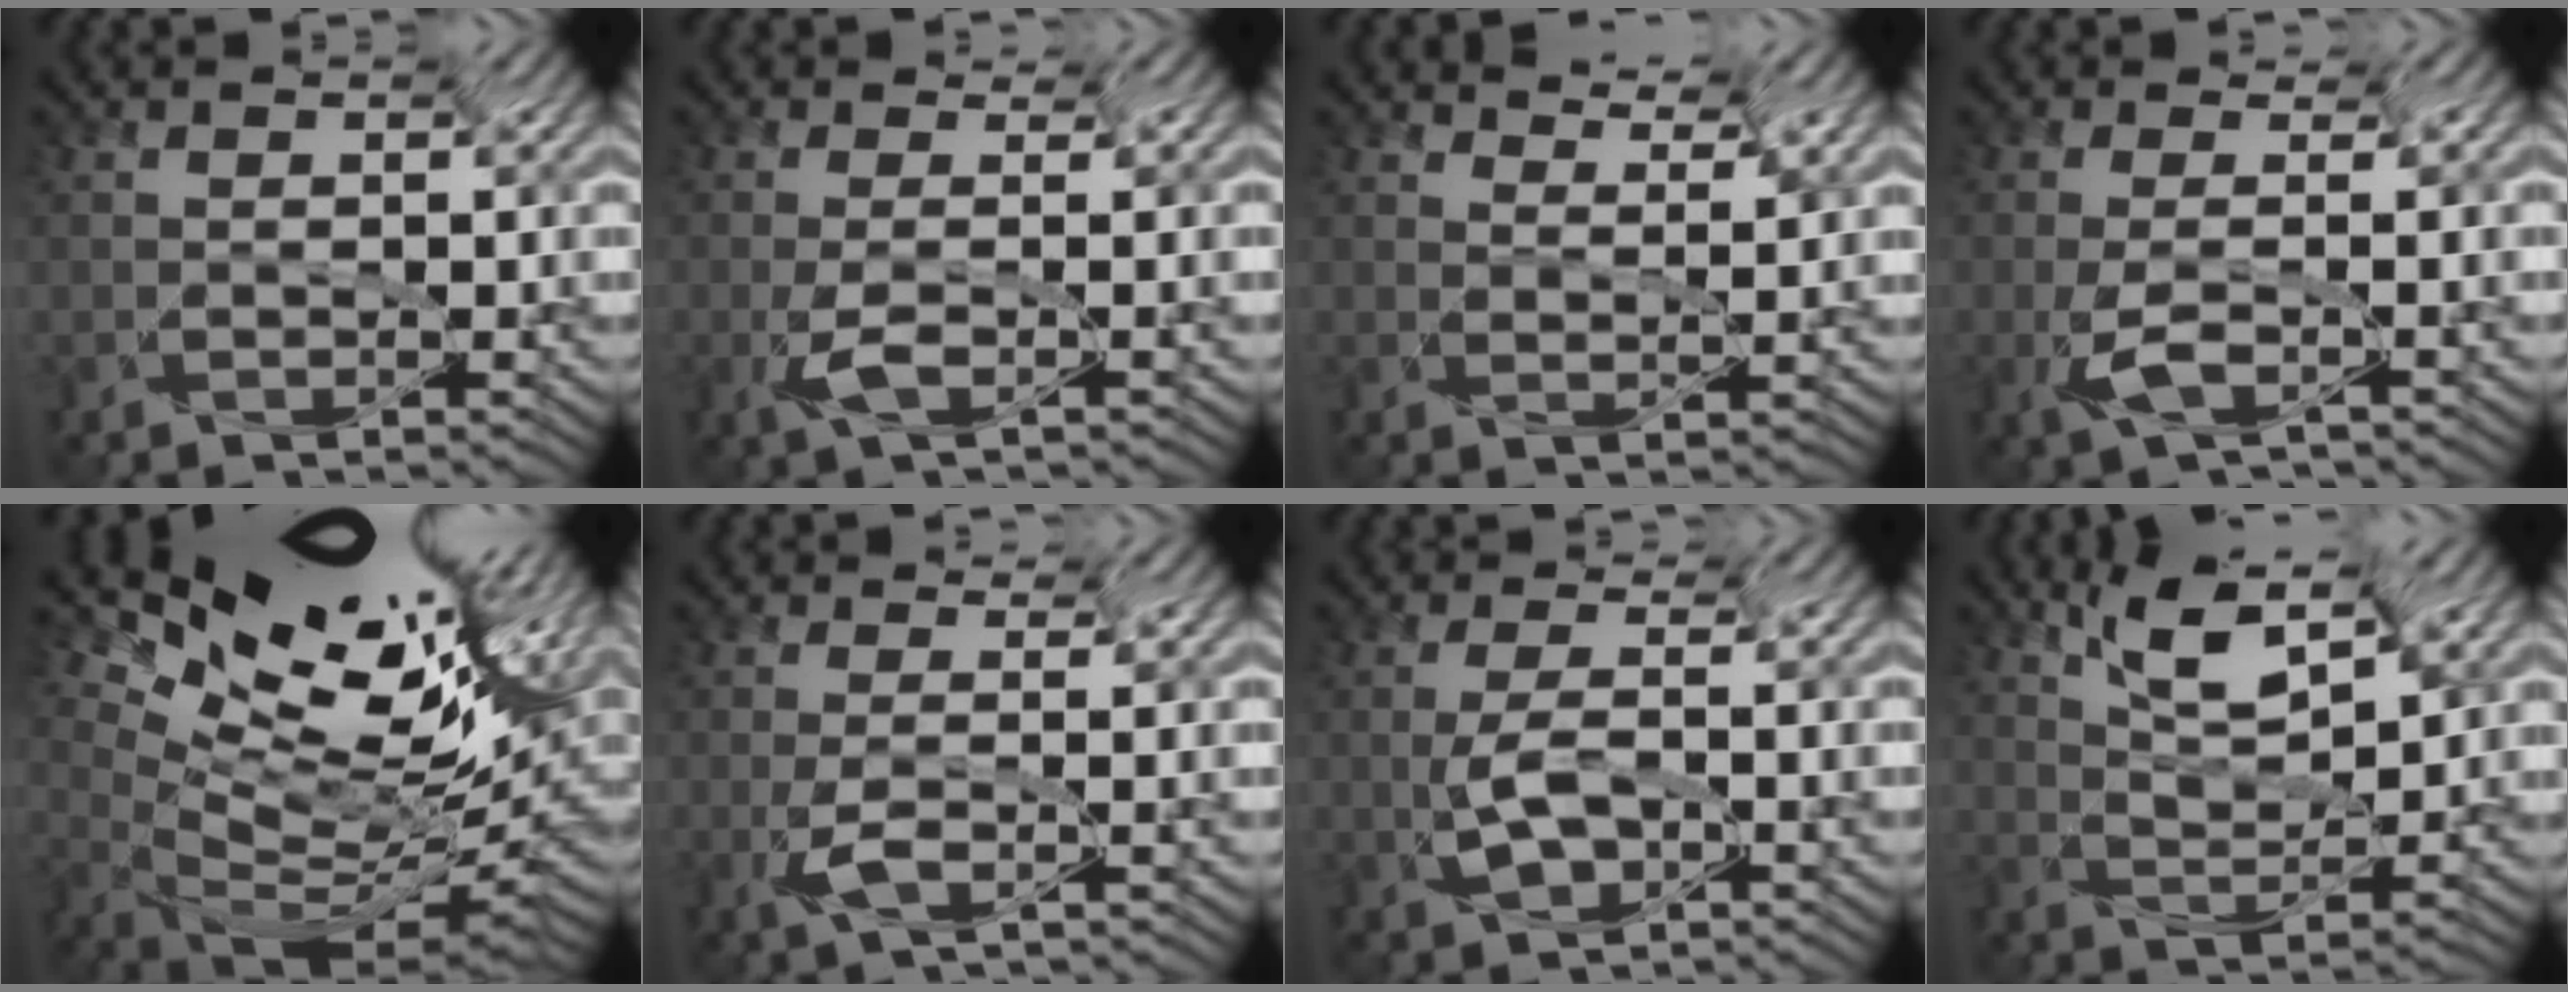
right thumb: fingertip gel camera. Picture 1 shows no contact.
{"total": 2.7, "force": [-1.4, 1.0, 2.1], "torque": [-0.051, -0.005, -0.025]}
{"total": 2.4, "force": [2.3, -0.6, 0.3], "torque": [-0.018, 0.002, 0.043]}
{"total": 2.5, "force": [-1.6, 0.7, 1.8], "torque": [-0.046, -0.004, -0.028]}
{"total": 12.7, "force": [5.4, 4.2, 10.7], "torque": [-0.155, 0.049, 0.095]}
{"total": 2.4, "force": [-1.4, 0.7, 1.9], "torque": [-0.044, -0.005, -0.025]}
{"total": 3.3, "force": [-2.5, 0.5, 2.0], "torque": [-0.047, 0.000, -0.041]}
{"total": 5.2, "force": [3.5, 0.6, 3.8], "torque": [-0.080, 0.004, 0.071]}